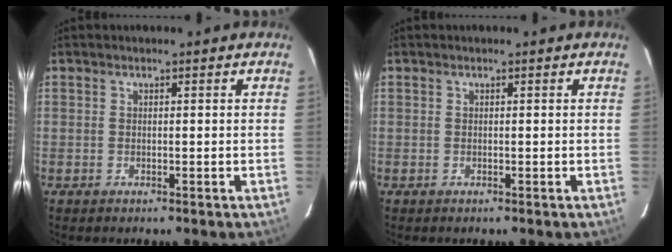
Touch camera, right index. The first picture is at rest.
{"total": 0.0}